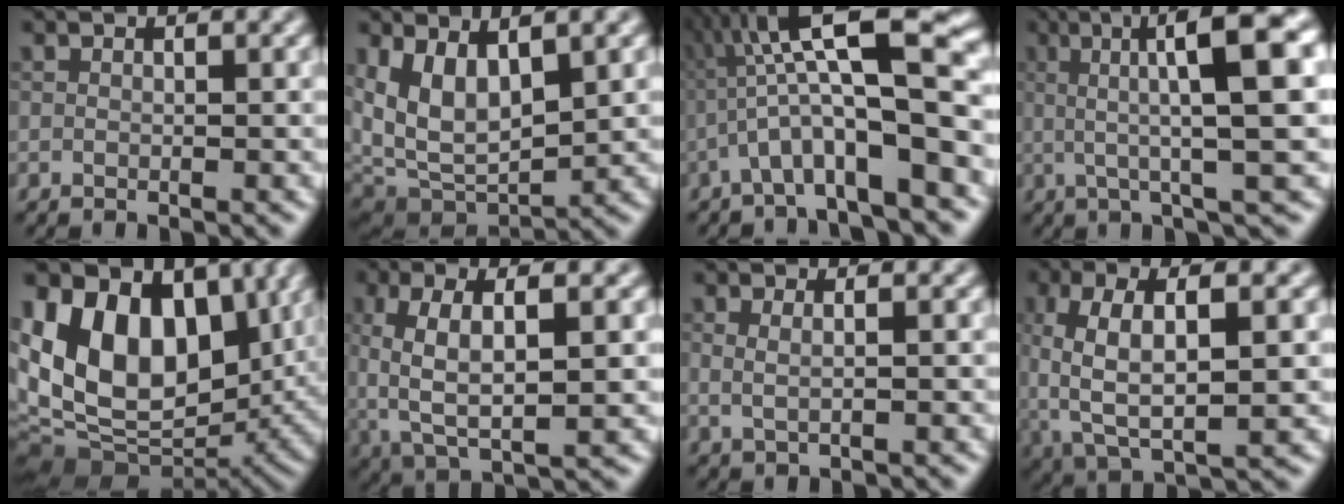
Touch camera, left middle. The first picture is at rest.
{"total": 8.5, "force": [2.1, 4.1, 7.2], "torque": [-0.151, -0.008, 0.036]}
{"total": 10.8, "force": [-0.8, 2.4, 10.5], "torque": [-0.170, 0.033, -0.017]}
{"total": 11.0, "force": [2.4, 2.3, 10.5], "torque": [-0.131, 0.019, 0.032]}
{"total": 16.8, "force": [3.2, 11.6, 11.6], "torque": [-0.203, 0.011, 0.067]}
{"total": 7.7, "force": [0.8, 3.0, 7.1], "torque": [-0.143, 0.002, 0.011]}
{"total": 2.2, "force": [0.7, 1.1, 1.8], "torque": [-0.021, -0.005, 0.001]}
{"total": 8.9, "force": [0.5, 3.8, 8.0], "torque": [-0.160, 0.004, 0.002]}